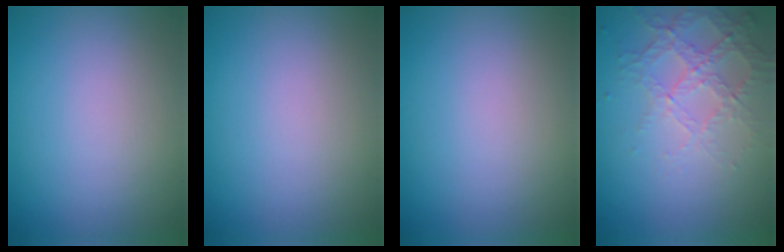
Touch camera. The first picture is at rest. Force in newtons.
{"total": 0.0}
{"total": 0.0}
{"total": 4.2, "press": 2.9, "slide": 3.0}